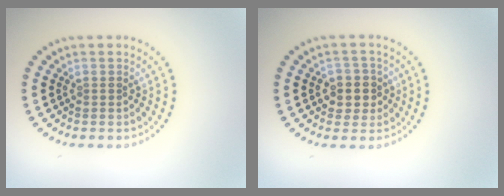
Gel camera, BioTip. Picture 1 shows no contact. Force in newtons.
{"total": 2.6, "press": 2.5, "slide": 0.8}